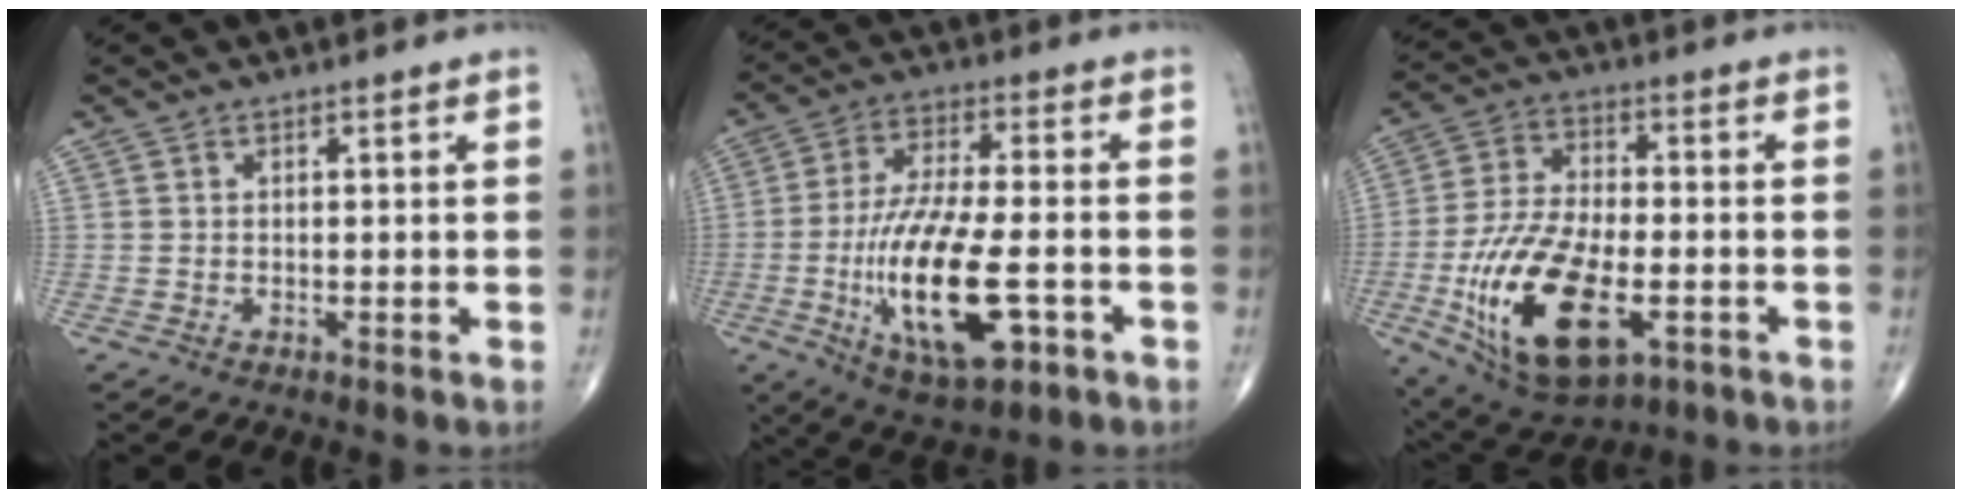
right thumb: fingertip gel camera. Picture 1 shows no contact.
{"total": 18.1, "force": [-5.0, 6.7, 16.1], "torque": [-0.306, 0.009, -0.078]}
{"total": 20.4, "force": [-6.3, 10.1, 16.6], "torque": [-0.316, 0.010, -0.098]}